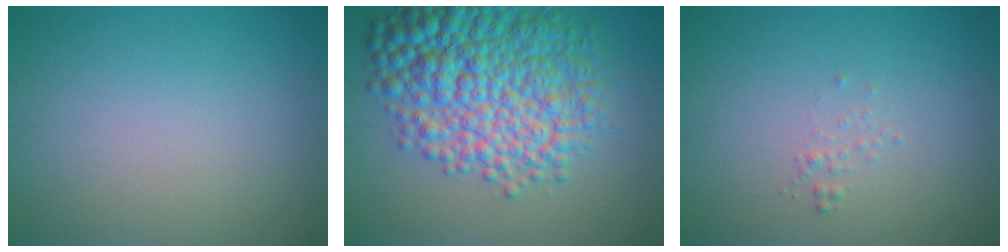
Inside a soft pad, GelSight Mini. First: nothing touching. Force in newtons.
{"total": 10.6, "press": 10.6, "slide": 0.2}
{"total": 0.6, "press": 0.6, "slide": 0.1}